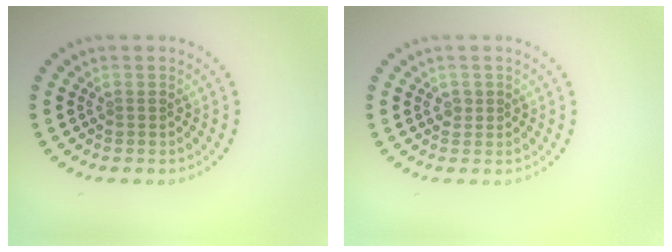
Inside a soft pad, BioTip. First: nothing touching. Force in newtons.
{"total": 0.8, "press": 0.7, "slide": 0.3}